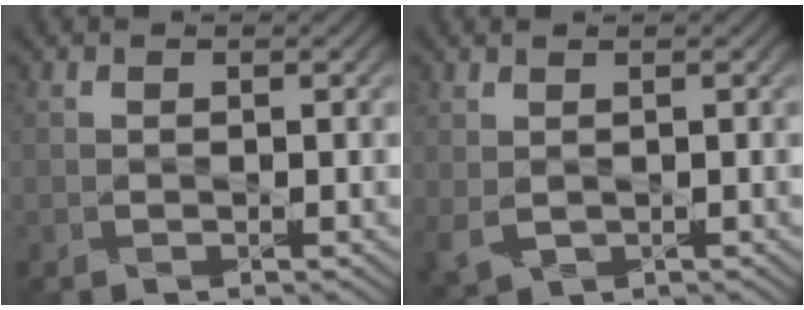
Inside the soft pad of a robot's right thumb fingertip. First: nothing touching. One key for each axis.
{"total": 2.0, "fx": 0.5, "fy": 1.3, "fz": 1.5, "tx": -0.046, "ty": -0.008, "tz": 0.014}